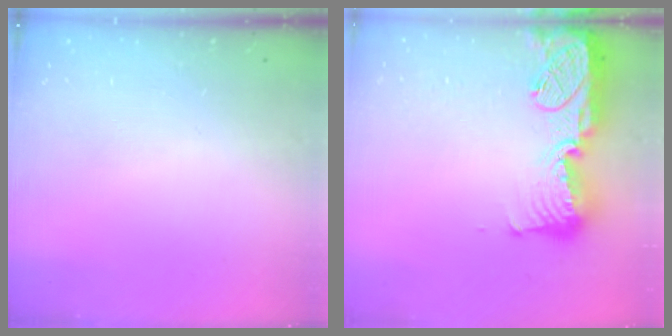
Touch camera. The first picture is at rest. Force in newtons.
{"total": 19.4, "press": 19.0, "slide": 3.7}